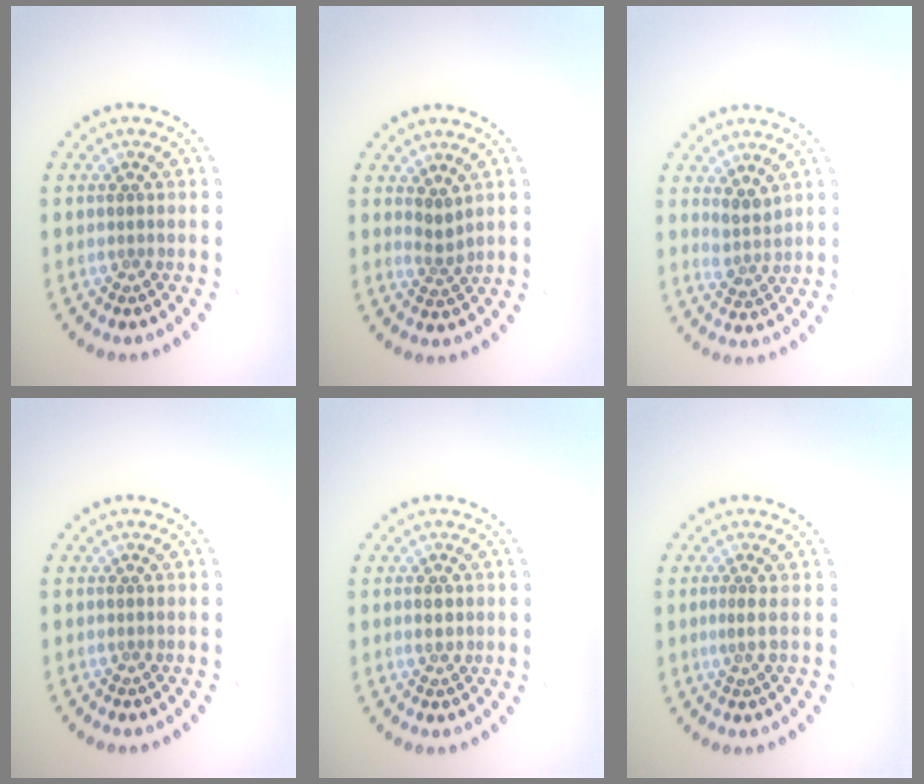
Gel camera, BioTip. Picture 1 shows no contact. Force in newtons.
{"total": 1.6, "press": 1.0, "slide": 1.2}
{"total": 1.8, "press": 1.4, "slide": 1.2}
{"total": 0.0}
{"total": 0.8, "press": 0.8, "slide": 0.2}
{"total": 0.9, "press": 0.3, "slide": 0.9}